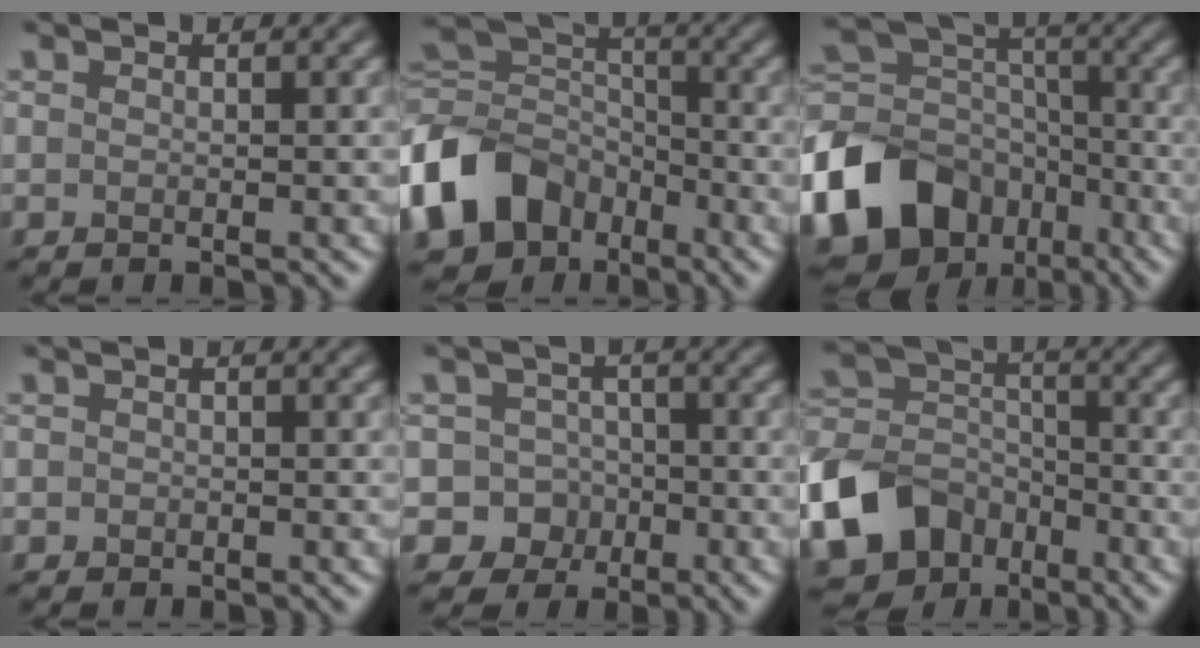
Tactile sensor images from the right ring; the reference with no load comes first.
{"total": 10.4, "force": [-4.4, 7.8, 5.3], "torque": [-0.130, 0.002, -0.101]}
{"total": 16.4, "force": [-8.5, 12.1, 7.1], "torque": [-0.204, -0.008, -0.142]}
{"total": 0.8, "force": [-0.1, 0.7, 0.0], "torque": [0.008, -0.002, -0.008]}
{"total": 8.8, "force": [-3.7, 7.9, 0.8], "torque": [-0.007, -0.005, -0.083]}
{"total": 11.3, "force": [-5.8, 8.5, 4.7], "torque": [-0.121, 0.000, -0.113]}